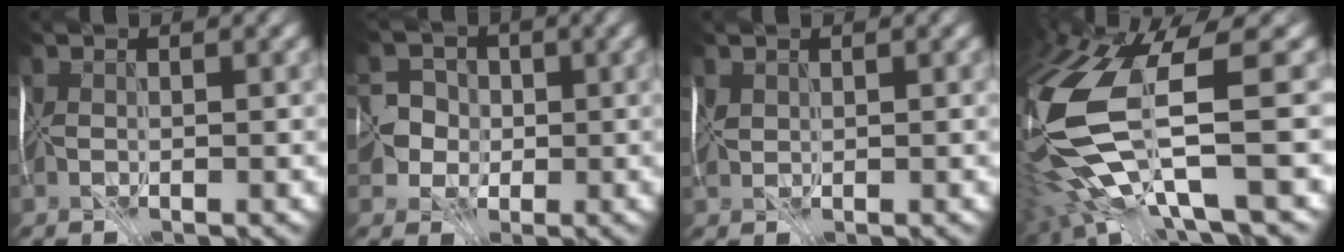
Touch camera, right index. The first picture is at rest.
{"total": 3.8, "force": [-0.7, 3.7, 0.2], "torque": [0.027, 0.011, -0.032]}
{"total": 1.0, "force": [0.8, 0.7, 0.1], "torque": [0.000, 0.000, 0.019]}
{"total": 10.7, "force": [-1.8, 3.2, 10.0], "torque": [-0.235, -0.023, -0.013]}